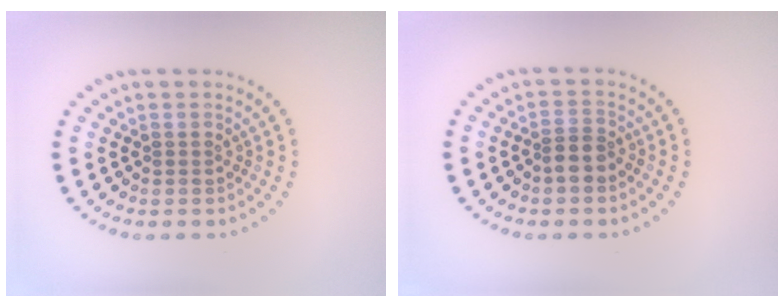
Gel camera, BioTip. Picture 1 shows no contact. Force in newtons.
{"total": 2.2, "press": 1.8, "slide": 1.2}